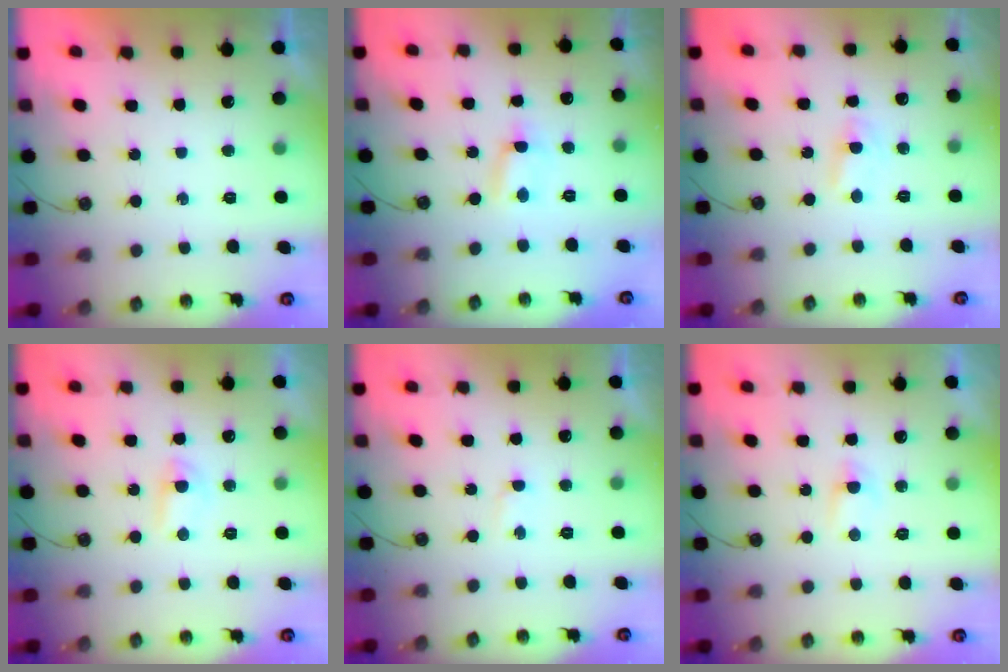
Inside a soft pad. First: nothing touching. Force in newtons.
{"total": 1.2, "press": 1.1, "slide": 0.6}
{"total": 2.2, "press": 2.2, "slide": 0.3}
{"total": 4.5, "press": 4.5, "slide": 0.6}
{"total": 1.0, "press": 0.8, "slide": 0.7}
{"total": 2.2, "press": 2.2, "slide": 0.3}